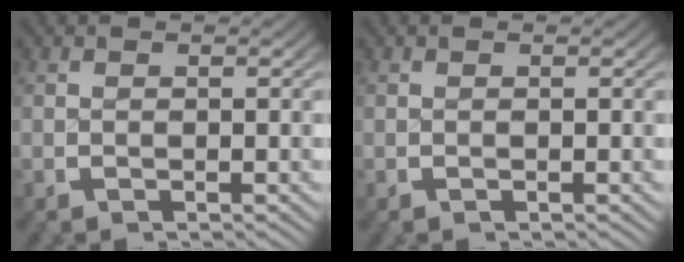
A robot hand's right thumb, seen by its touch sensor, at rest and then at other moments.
{"total": 0.0}